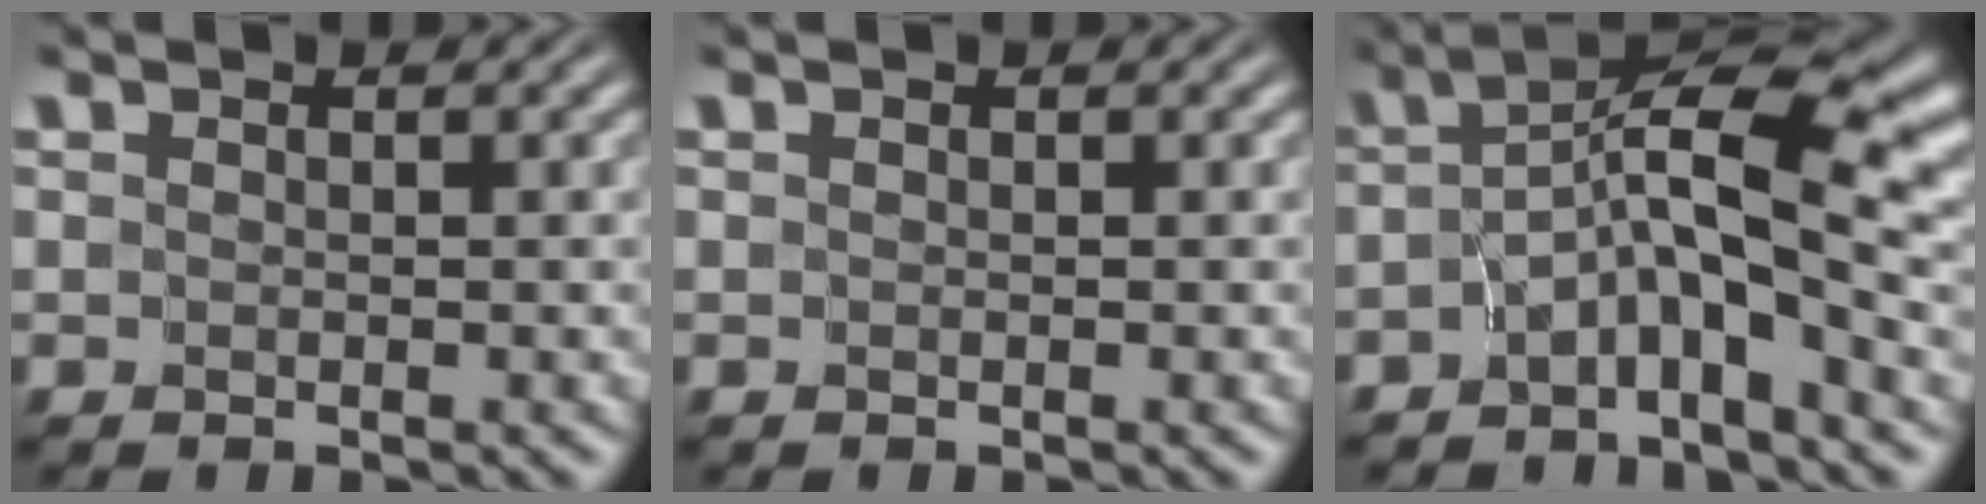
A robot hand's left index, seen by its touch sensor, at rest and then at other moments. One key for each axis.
{"total": 0.0}
{"total": 8.5, "fx": -0.9, "fy": 2.5, "fz": 8.0, "tx": -0.133, "ty": 0.012, "tz": -0.034}